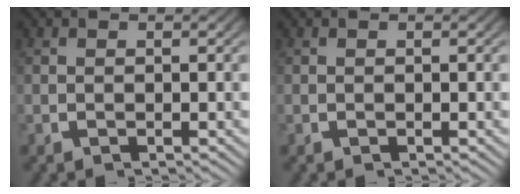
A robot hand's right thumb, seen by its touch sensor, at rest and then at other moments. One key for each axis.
{"total": 0.0}